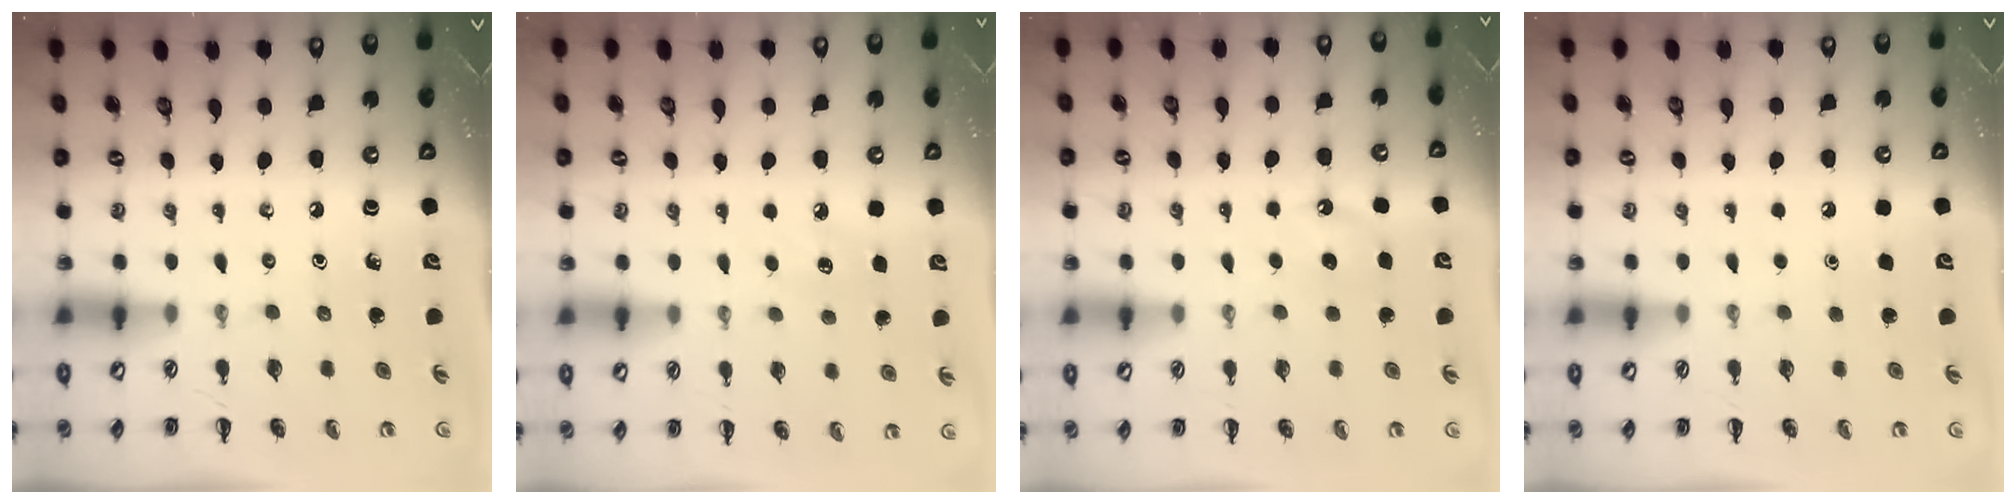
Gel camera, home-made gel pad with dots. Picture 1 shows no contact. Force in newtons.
{"total": 6.1, "press": 6.0, "slide": 1.5}
{"total": 4.1, "press": 3.9, "slide": 1.1}
{"total": 1.6, "press": 1.6, "slide": 0.1}